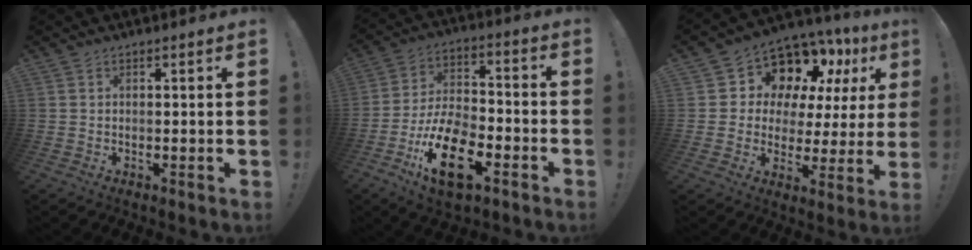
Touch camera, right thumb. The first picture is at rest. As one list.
[{"total": 18.1, "force": [-9.2, 8.8, 12.8], "torque": [-0.235, 0.055, -0.155]}, {"total": 11.6, "force": [7.6, 7.4, 4.7], "torque": [-0.080, -0.067, 0.145]}]